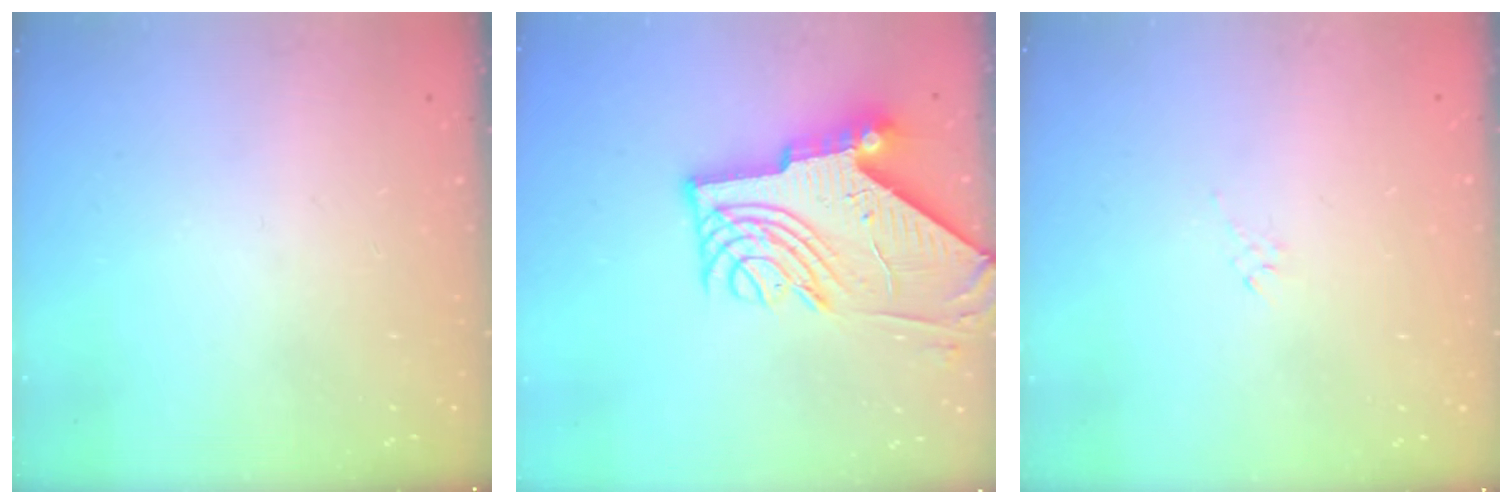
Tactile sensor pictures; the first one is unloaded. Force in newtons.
{"total": 13.0, "press": 12.9, "slide": 1.6}
{"total": 2.8, "press": 2.7, "slide": 0.6}